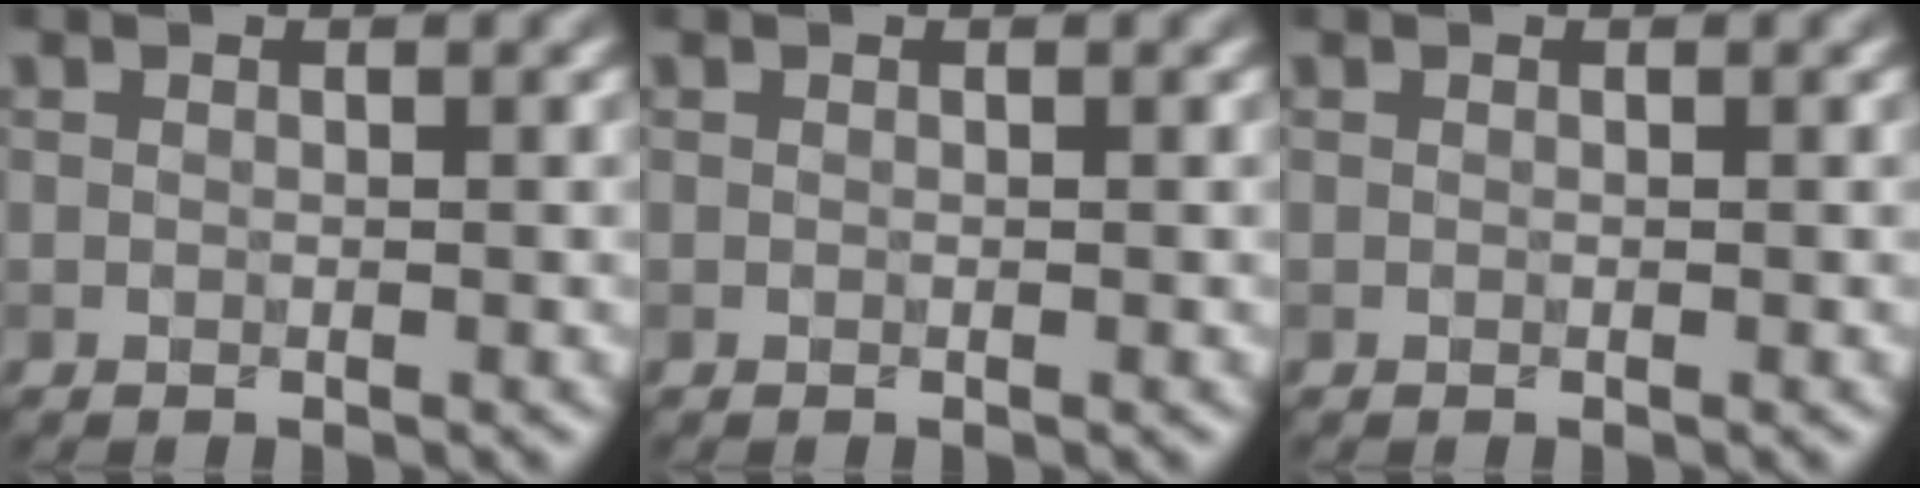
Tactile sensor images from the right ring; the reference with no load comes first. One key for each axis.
{"total": 0.0}
{"total": 0.0}